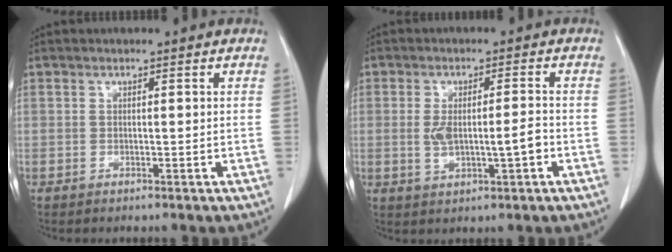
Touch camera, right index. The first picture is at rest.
{"total": 5.7, "force": [-0.8, 1.4, 5.4], "torque": [-0.107, 0.005, -0.006]}